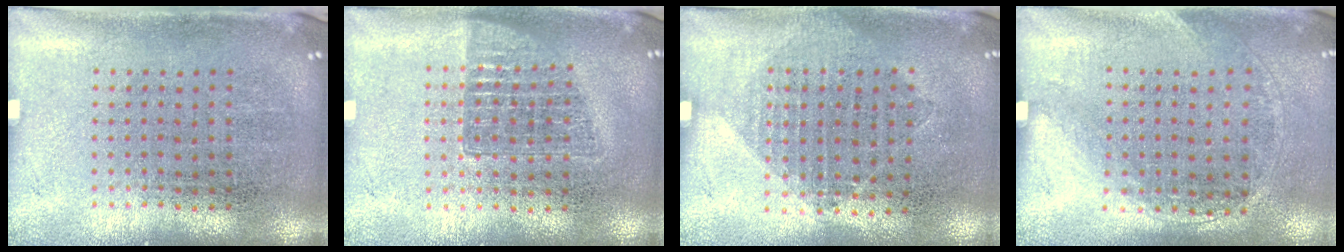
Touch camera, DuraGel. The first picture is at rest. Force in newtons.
{"total": 1.1, "press": 1.0, "slide": 0.6}
{"total": 1.1, "press": 0.9, "slide": 0.5}
{"total": 1.4, "press": 0.9, "slide": 1.0}